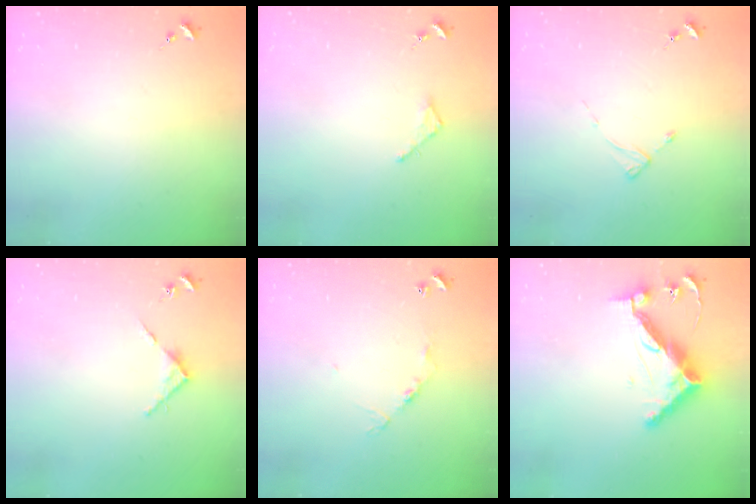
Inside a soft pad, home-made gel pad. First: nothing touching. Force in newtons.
{"total": 2.5, "press": 2.5, "slide": 0.2}
{"total": 2.4, "press": 2.4, "slide": 0.3}
{"total": 4.7, "press": 4.7, "slide": 0.2}
{"total": 6.1, "press": 6.1, "slide": 0.5}
{"total": 13.0, "press": 13.0, "slide": 0.6}